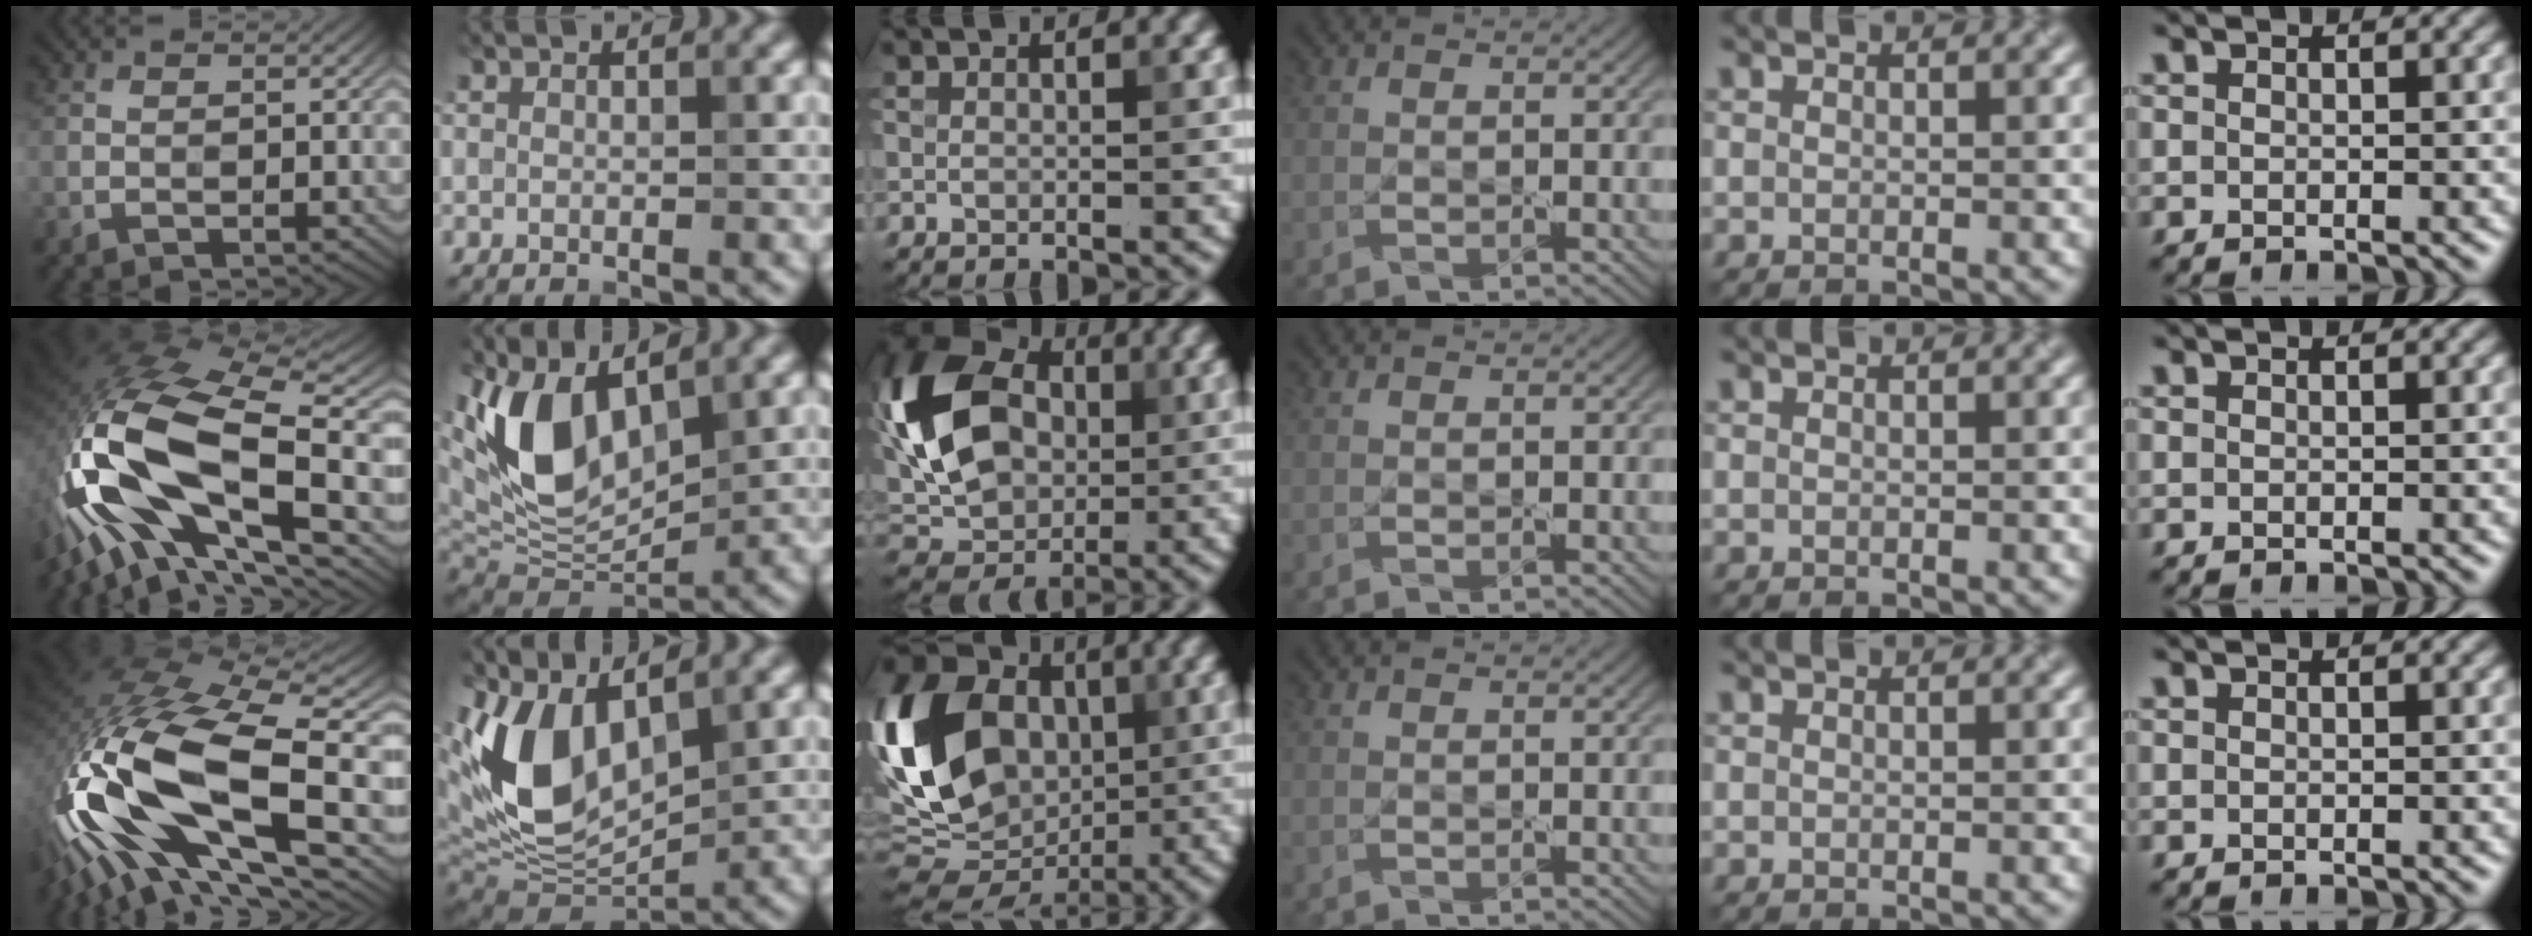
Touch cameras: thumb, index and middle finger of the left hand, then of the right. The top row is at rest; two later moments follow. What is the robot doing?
{"motion": "lift_and_place", "object": "knife"}